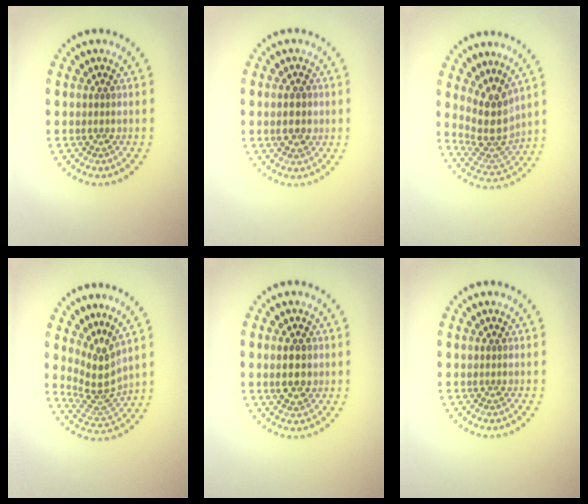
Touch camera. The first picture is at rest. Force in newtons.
{"total": 2.2, "press": 2.1, "slide": 0.3}
{"total": 4.3, "press": 3.2, "slide": 2.8}
{"total": 3.9, "press": 2.9, "slide": 2.6}
{"total": 2.8, "press": 2.8, "slide": 0.3}
{"total": 0.0}